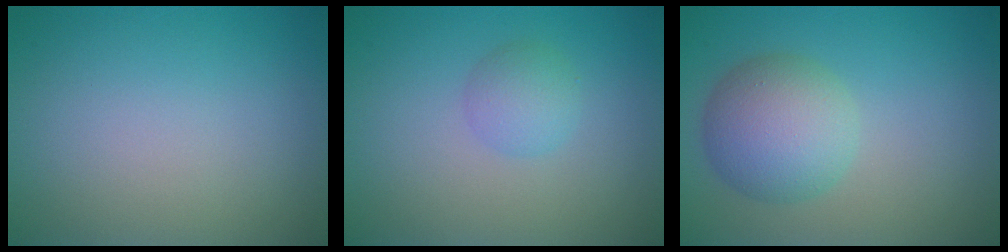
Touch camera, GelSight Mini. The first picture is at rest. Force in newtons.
{"total": 2.0, "press": 2.0, "slide": 0.1}
{"total": 5.3, "press": 5.3, "slide": 0.0}